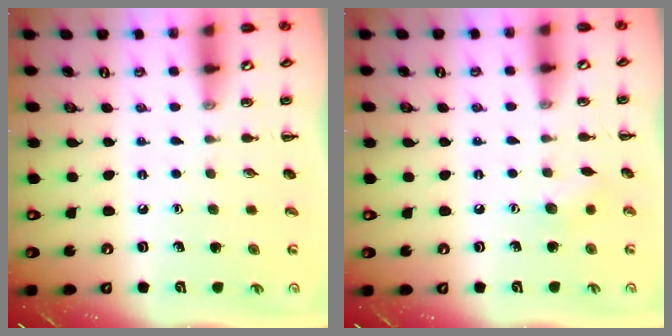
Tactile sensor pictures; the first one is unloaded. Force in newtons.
{"total": 6.2, "press": 6.0, "slide": 1.6}